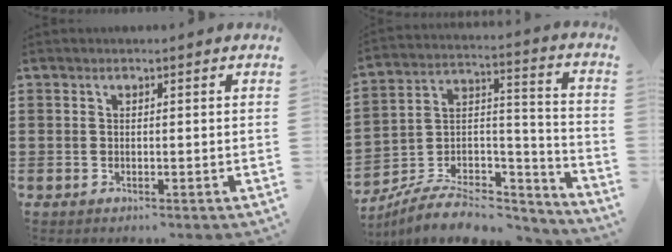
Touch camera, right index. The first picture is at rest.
{"total": 7.5, "force": [-6.0, 3.3, 3.1], "torque": [-0.055, 0.012, -0.114]}